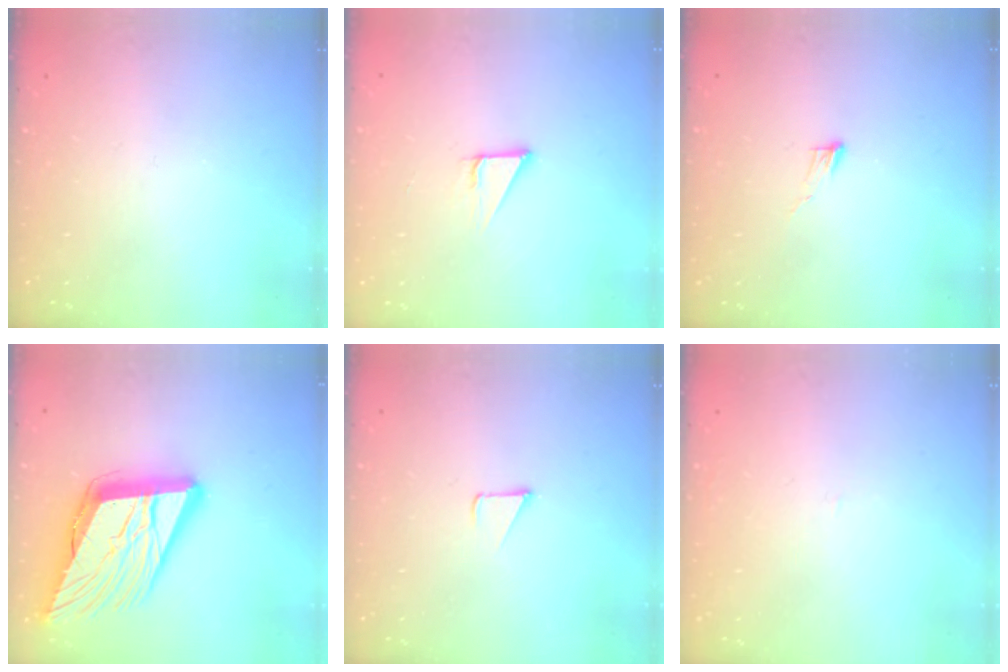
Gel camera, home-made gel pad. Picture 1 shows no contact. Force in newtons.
{"total": 2.8, "press": 2.8, "slide": 0.2}
{"total": 3.8, "press": 3.8, "slide": 0.3}
{"total": 23.3, "press": 22.8, "slide": 5.1}
{"total": 1.8, "press": 1.7, "slide": 0.1}
{"total": 0.9, "press": 0.9, "slide": 0.1}